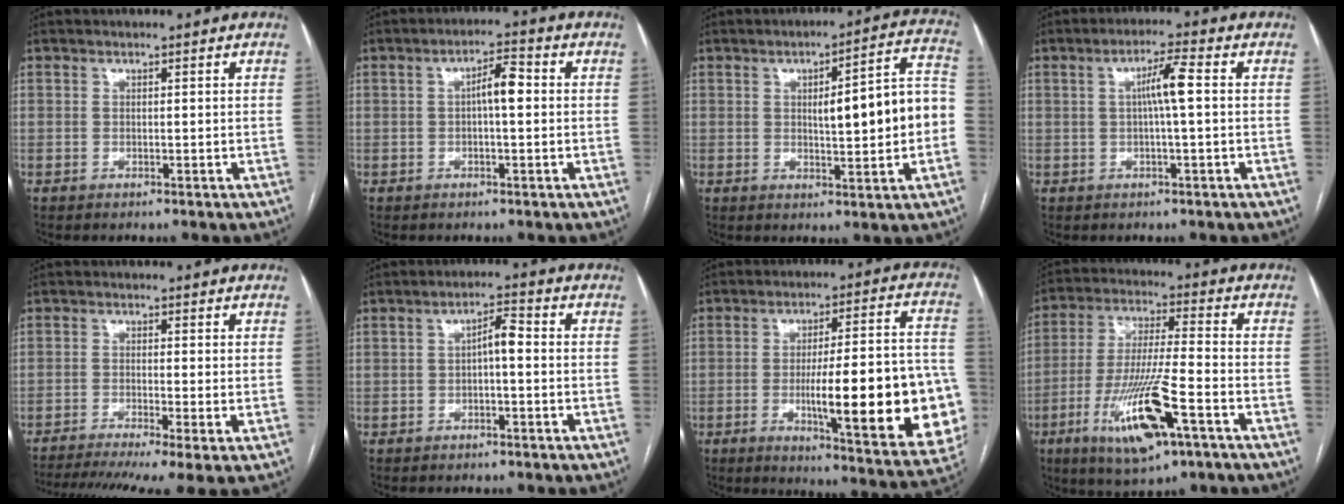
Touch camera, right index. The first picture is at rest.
{"total": 4.2, "force": [0.2, 1.0, 4.1], "torque": [-0.071, 0.014, 0.001]}
{"total": 12.3, "force": [-0.3, 1.9, 12.1], "torque": [-0.162, 0.028, 0.000]}
{"total": 4.7, "force": [0.4, 0.0, 4.7], "torque": [-0.087, 0.008, 0.007]}
{"total": 12.7, "force": [-9.0, 1.0, 8.9], "torque": [-0.150, -0.020, -0.141]}
{"total": 3.4, "force": [-0.2, 0.9, 3.2], "torque": [-0.057, 0.015, -0.004]}
{"total": 23.8, "force": [-4.9, 3.8, 22.9], "torque": [-0.246, 0.013, -0.052]}
{"total": 15.1, "force": [-6.8, 2.1, 13.3], "torque": [-0.261, -0.021, -0.114]}